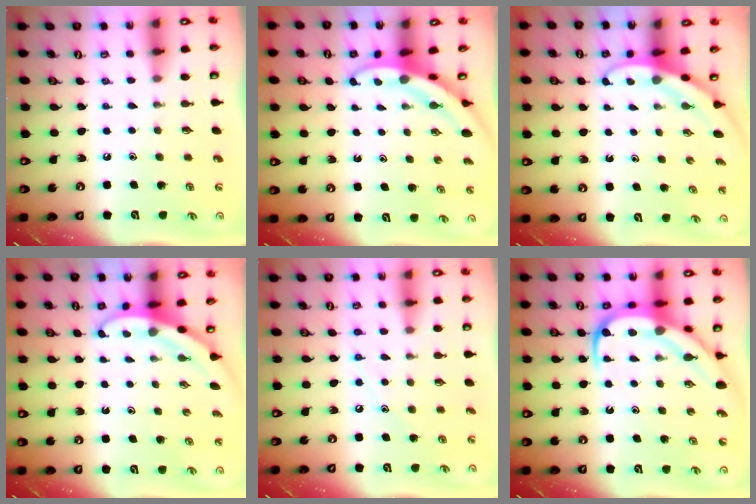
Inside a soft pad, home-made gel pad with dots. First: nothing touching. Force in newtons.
{"total": 3.1, "press": 3.1, "slide": 0.3}
{"total": 3.0, "press": 3.0, "slide": 0.1}
{"total": 3.2, "press": 3.2, "slide": 0.2}
{"total": 6.8, "press": 6.8, "slide": 0.3}
{"total": 11.8, "press": 11.7, "slide": 1.4}